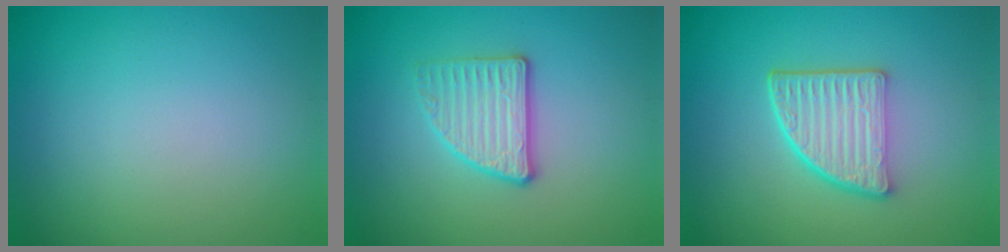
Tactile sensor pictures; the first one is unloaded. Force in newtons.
{"total": 2.8, "press": 2.7, "slide": 0.7}
{"total": 5.2, "press": 3.6, "slide": 3.7}